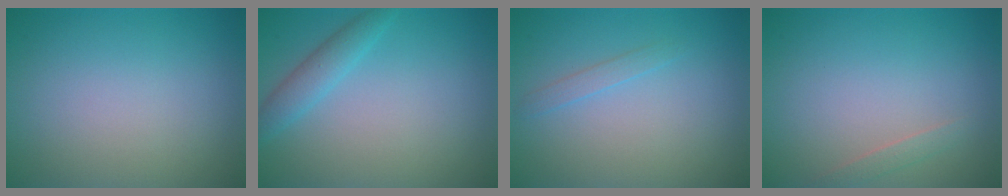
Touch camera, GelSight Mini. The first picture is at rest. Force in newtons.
{"total": 2.2, "press": 2.2, "slide": 0.1}
{"total": 0.9, "press": 0.9, "slide": 0.1}
{"total": 0.9, "press": 0.9, "slide": 0.0}